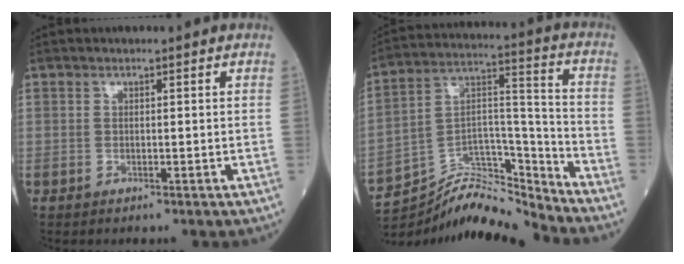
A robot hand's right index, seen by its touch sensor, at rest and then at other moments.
{"total": 14.1, "force": [-14.0, 0.0, 1.4], "torque": [-0.021, 0.057, -0.252]}